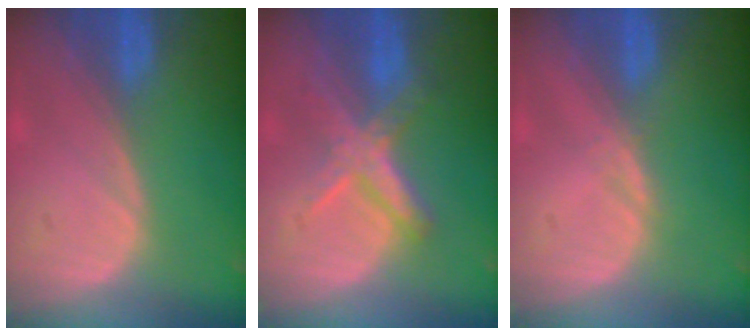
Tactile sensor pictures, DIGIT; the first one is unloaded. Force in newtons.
{"total": 6.7, "press": 5.9, "slide": 3.2}
{"total": 0.6, "press": 0.6, "slide": 0.1}